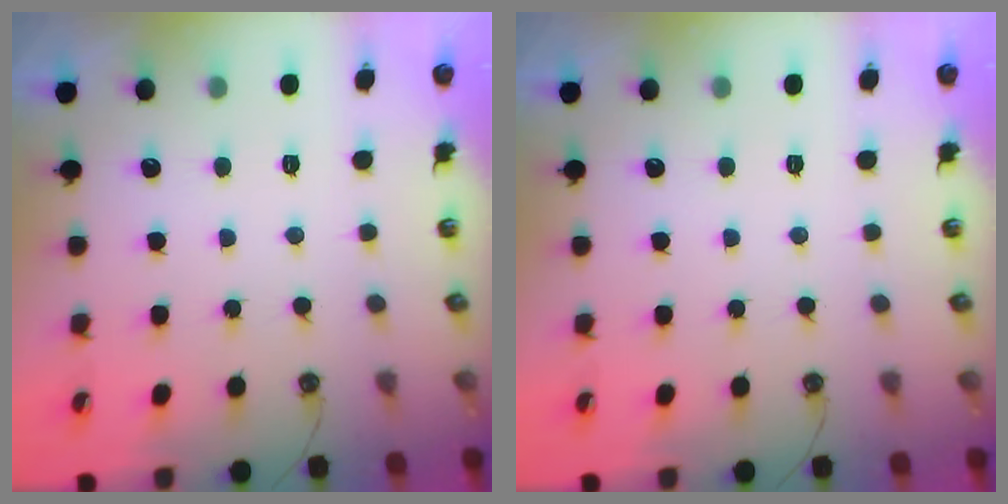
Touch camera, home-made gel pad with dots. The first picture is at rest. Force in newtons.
{"total": 0.0}